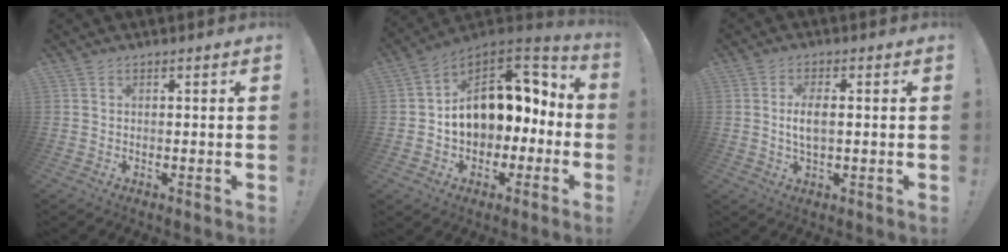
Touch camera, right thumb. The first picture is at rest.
{"total": 16.5, "force": [2.6, 11.7, 11.3], "torque": [-0.153, -0.009, 0.059]}
{"total": 5.1, "force": [0.0, 2.1, 4.7], "torque": [-0.082, -0.001, -0.004]}